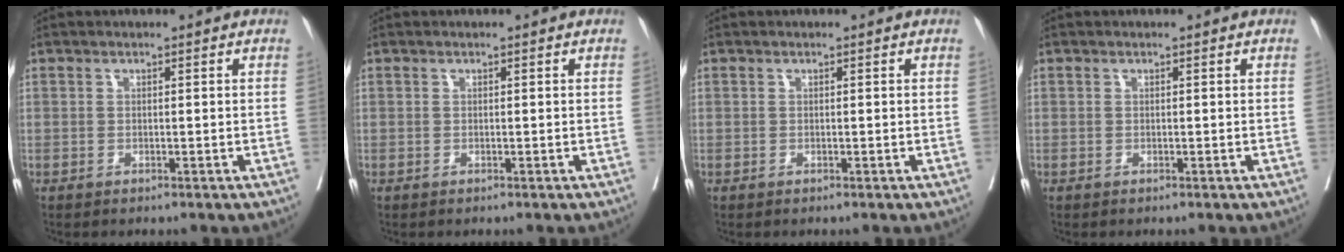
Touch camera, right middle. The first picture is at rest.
{"total": 0.0}
{"total": 0.0}
{"total": 0.0}